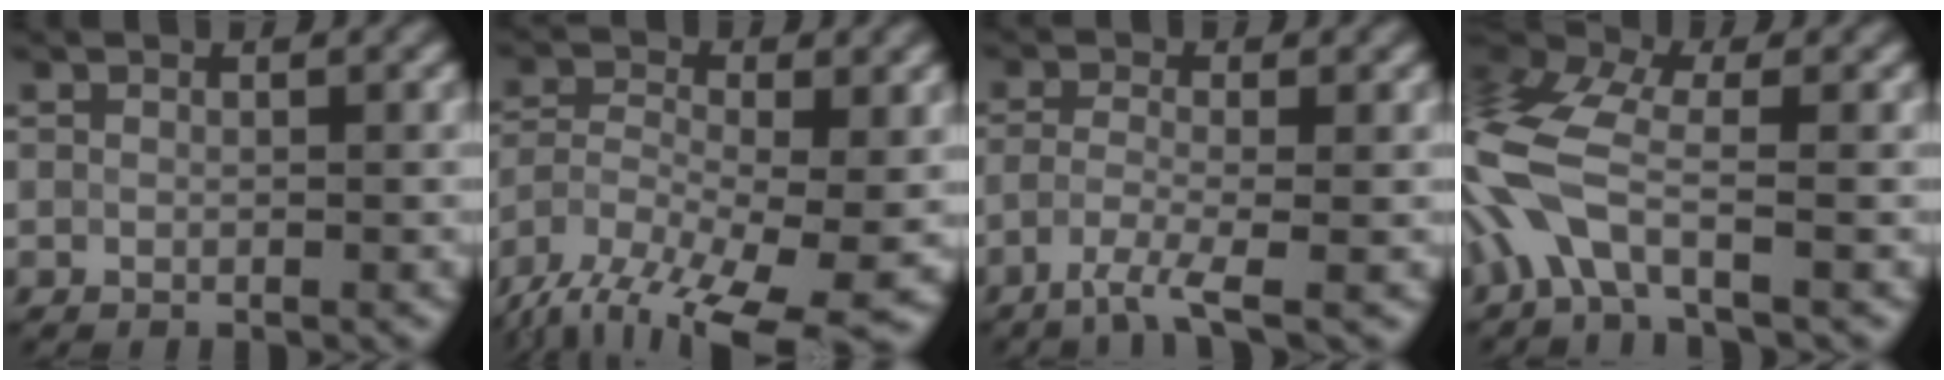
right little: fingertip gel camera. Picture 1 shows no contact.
{"total": 13.6, "force": [-9.7, 4.6, 8.3], "torque": [-0.164, -0.026, -0.148]}
{"total": 3.4, "force": [-2.5, 0.2, 2.3], "torque": [-0.040, 0.000, -0.059]}
{"total": 6.1, "force": [-2.5, 2.6, 4.9], "torque": [-0.118, 0.015, -0.064]}